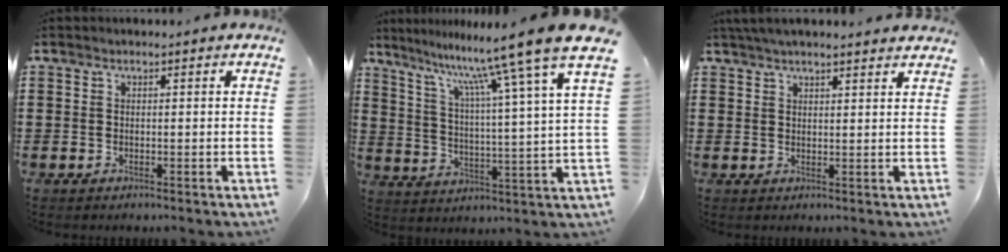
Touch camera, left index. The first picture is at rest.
{"total": 12.4, "force": [10.3, -1.1, 6.8], "torque": [-0.155, -0.068, 0.161]}
{"total": 3.0, "force": [2.9, 0.1, 0.9], "torque": [-0.025, -0.002, 0.054]}